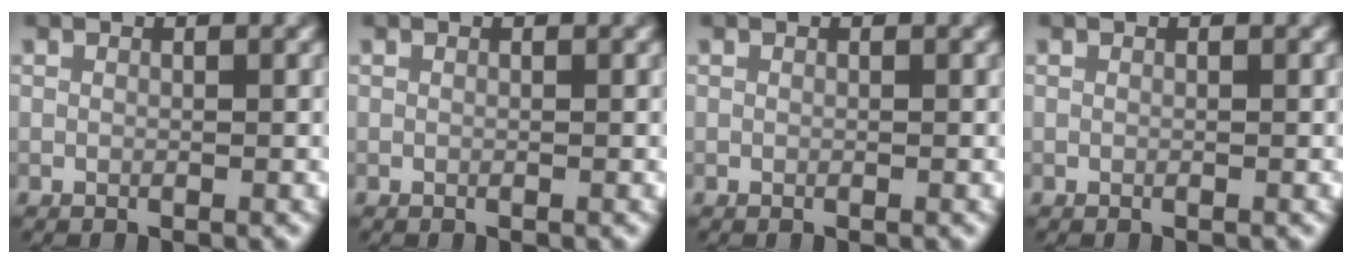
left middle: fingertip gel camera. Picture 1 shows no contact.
{"total": 0.0}
{"total": 0.0}
{"total": 0.0}